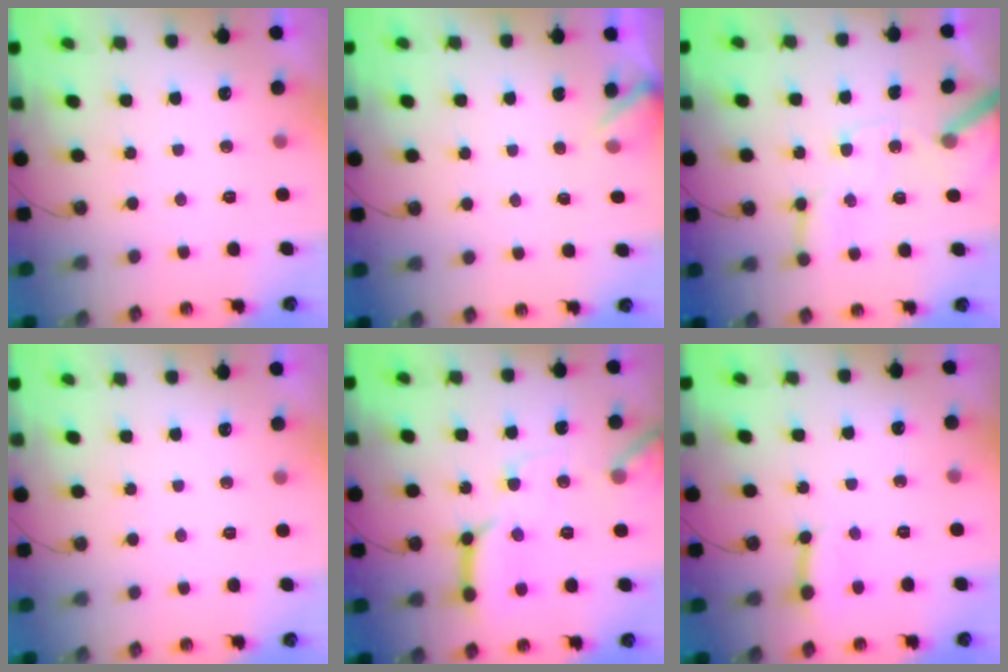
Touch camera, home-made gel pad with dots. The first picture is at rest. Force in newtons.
{"total": 2.9, "press": 2.9, "slide": 0.3}
{"total": 11.7, "press": 11.6, "slide": 1.5}
{"total": 0.0}
{"total": 15.4, "press": 15.3, "slide": 1.7}
{"total": 6.4, "press": 6.4, "slide": 0.7}